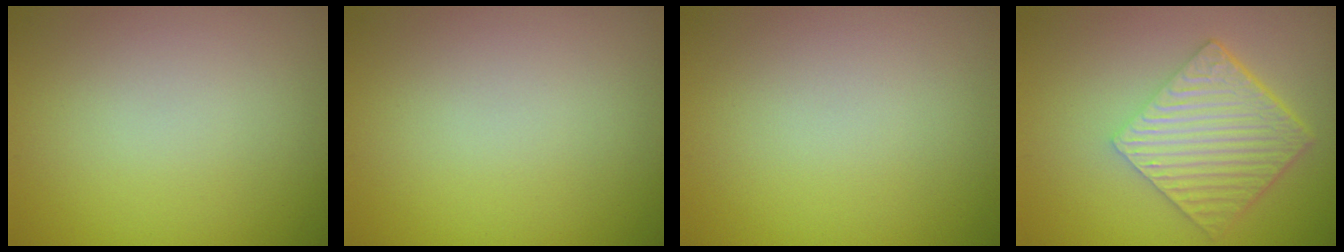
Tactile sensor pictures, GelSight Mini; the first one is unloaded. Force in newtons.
{"total": 0.0}
{"total": 0.0}
{"total": 6.0, "press": 4.1, "slide": 4.4}